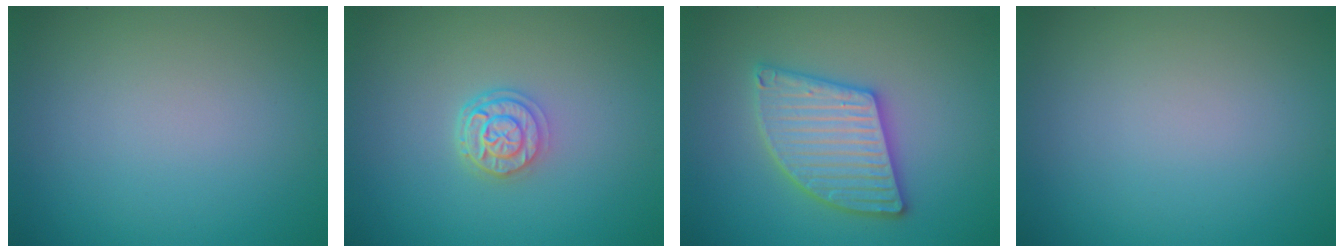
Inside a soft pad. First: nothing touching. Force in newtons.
{"total": 2.7, "press": 2.2, "slide": 1.6}
{"total": 5.5, "press": 5.4, "slide": 0.7}
{"total": 0.0}